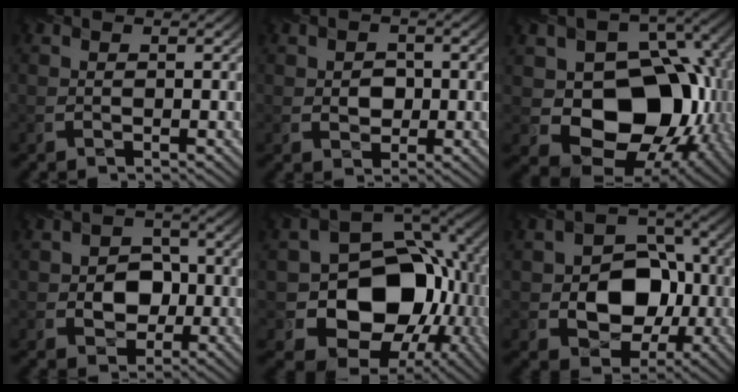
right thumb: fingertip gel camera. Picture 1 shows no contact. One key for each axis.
{"total": 2.5, "fx": -0.1, "fy": 2.2, "fz": 1.3, "tx": -0.028, "ty": -0.004, "tz": -0.006}
{"total": 15.3, "fx": -1.0, "fy": 11.5, "fz": 10.1, "tx": -0.139, "ty": -0.028, "tz": -0.015}
{"total": 4.9, "fx": -0.7, "fy": 4.0, "fz": 2.7, "tx": -0.044, "ty": -0.001, "tz": -0.021}
{"total": 16.7, "fx": -3.0, "fy": 12.8, "fz": 10.3, "tx": -0.156, "ty": -0.039, "tz": -0.041}
{"total": 10.4, "fx": -1.4, "fy": 8.0, "fz": 6.5, "tx": -0.106, "ty": -0.002, "tz": -0.033}